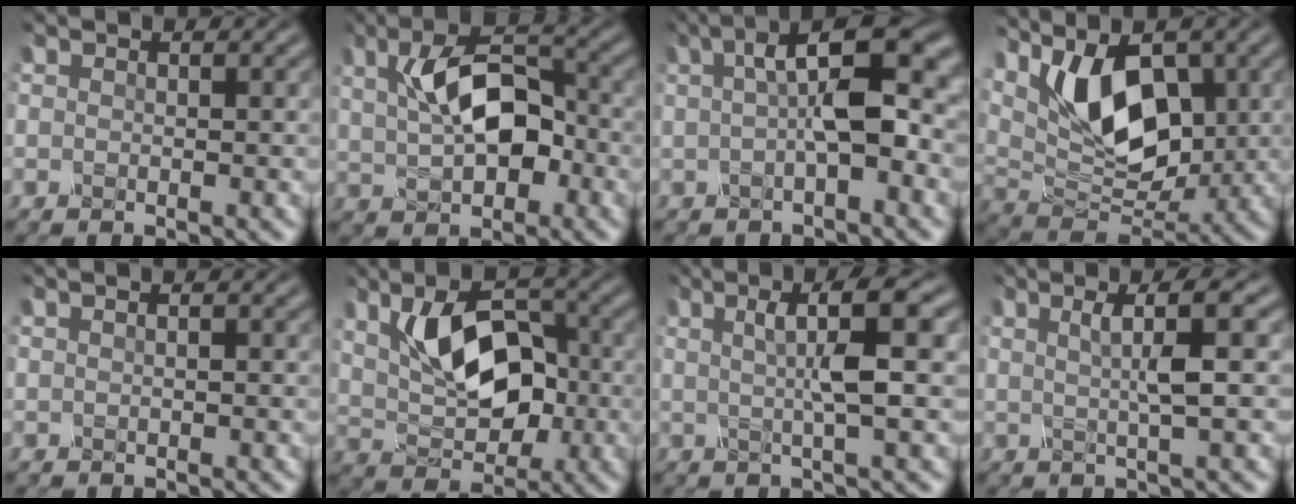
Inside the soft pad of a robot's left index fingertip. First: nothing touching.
{"total": 6.5, "force": [0.0, 3.7, 5.3], "torque": [-0.090, 0.015, -0.003]}
{"total": 6.8, "force": [0.6, 2.3, 6.4], "torque": [-0.103, 0.018, 0.003]}
{"total": 8.9, "force": [2.3, 4.7, 7.2], "torque": [-0.118, -0.005, 0.034]}
{"total": 0.6, "force": [0.2, 0.3, 0.5], "torque": [-0.001, -0.002, 0.001]}
{"total": 6.9, "force": [0.8, 4.2, 5.4], "torque": [-0.088, 0.003, 0.009]}
{"total": 5.1, "force": [0.8, 1.0, 5.0], "torque": [-0.068, 0.010, 0.010]}
{"total": 3.6, "force": [0.7, 0.6, 3.5], "torque": [-0.046, 0.008, 0.009]}